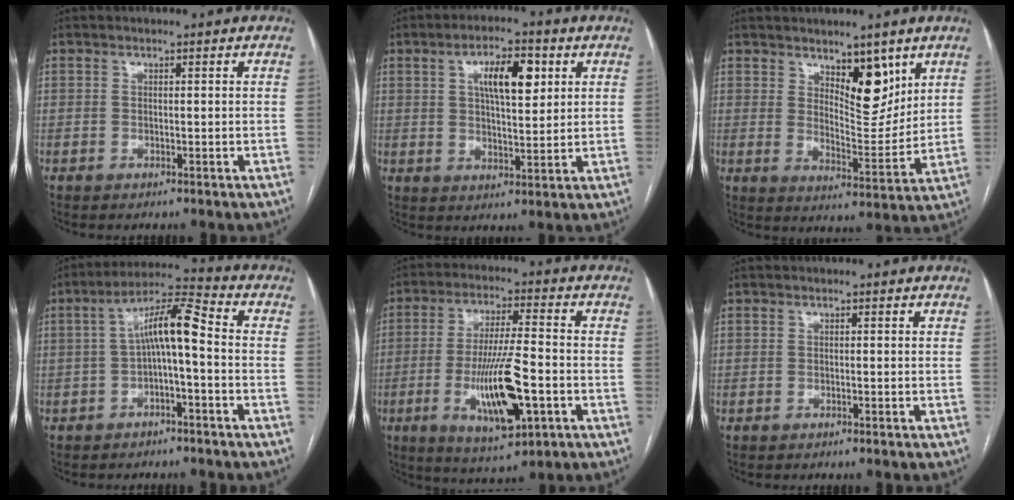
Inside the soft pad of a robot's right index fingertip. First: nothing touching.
{"total": 8.6, "force": [3.1, 2.9, 7.4], "torque": [-0.125, 0.010, 0.054]}
{"total": 8.4, "force": [5.0, 3.3, 6.0], "torque": [-0.088, -0.013, 0.087]}
{"total": 8.2, "force": [-0.3, 1.4, 8.1], "torque": [-0.146, 0.035, -0.008]}
{"total": 13.4, "force": [-3.8, 2.6, 12.6], "torque": [-0.235, -0.011, -0.058]}
{"total": 0.0}